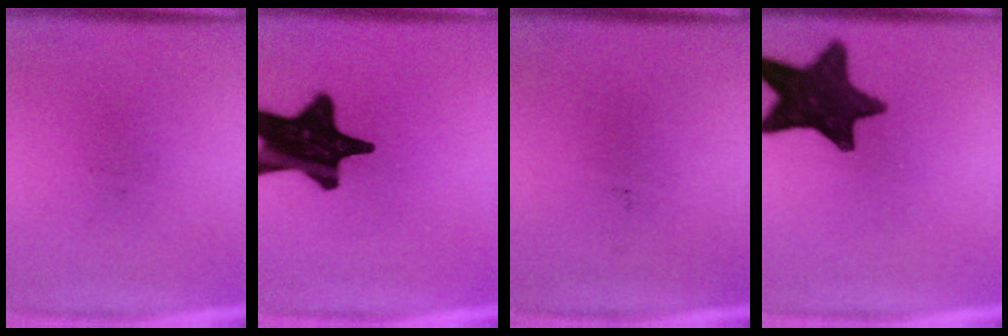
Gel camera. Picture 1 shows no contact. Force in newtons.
{"total": 19.5}
{"total": 0.0}
{"total": 14.2}